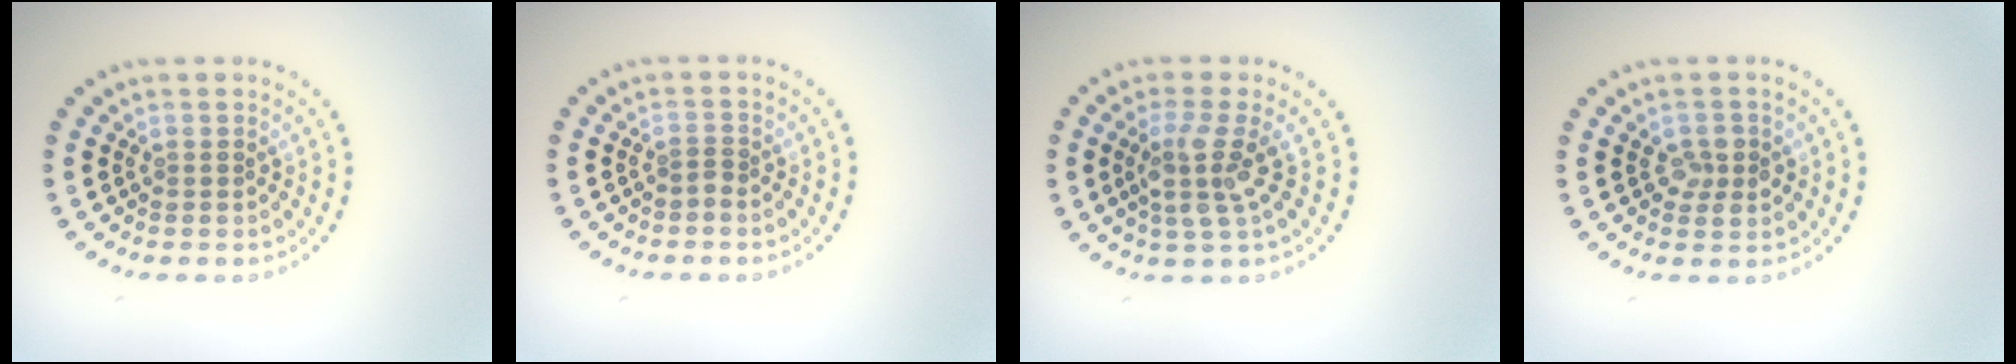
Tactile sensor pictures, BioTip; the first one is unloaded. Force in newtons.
{"total": 0.6, "press": 0.3, "slide": 0.5}
{"total": 3.2, "press": 2.4, "slide": 2.1}
{"total": 2.0, "press": 1.9, "slide": 0.3}